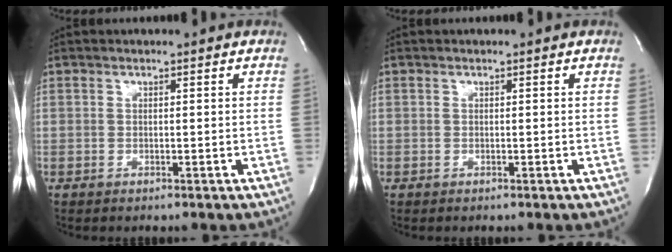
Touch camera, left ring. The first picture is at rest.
{"total": 0.0}